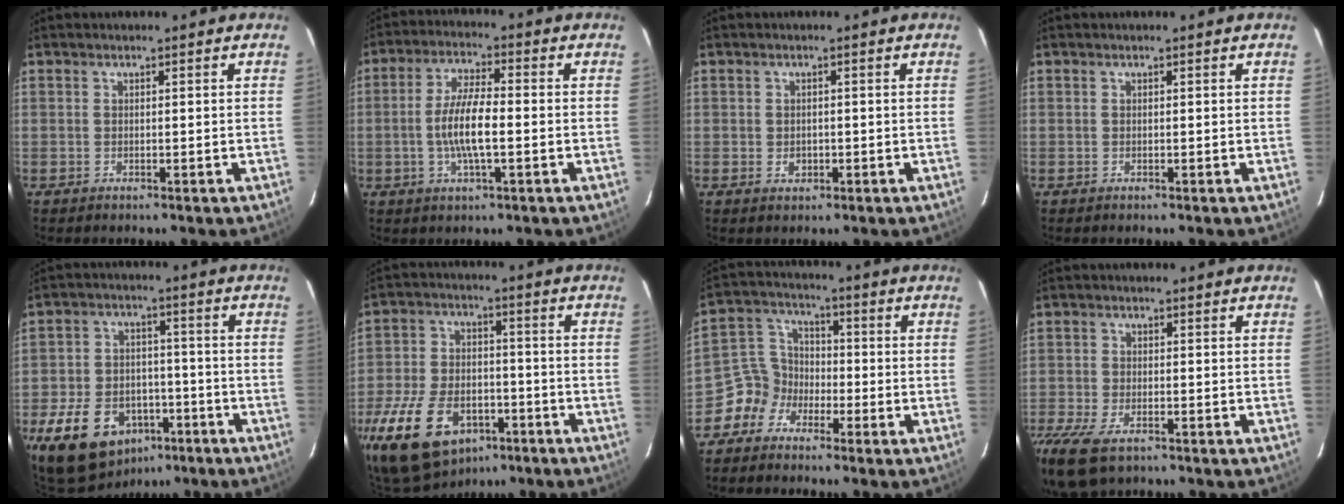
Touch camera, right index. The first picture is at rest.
{"total": 8.2, "force": [-1.5, 1.9, 7.8], "torque": [-0.153, 0.003, -0.030]}
{"total": 1.8, "force": [-0.4, 1.6, 0.7], "torque": [-0.011, 0.002, -0.003]}
{"total": 0.0}
{"total": 15.8, "force": [-8.9, 10.5, 7.7], "torque": [-0.188, 0.012, -0.125]}
{"total": 20.8, "force": [-11.6, 12.6, 11.9], "torque": [-0.277, -0.016, -0.188]}
{"total": 6.5, "force": [-4.1, 4.9, 0.8], "torque": [-0.019, 0.033, -0.096]}
{"total": 11.9, "force": [-8.1, 5.2, 7.0], "torque": [-0.180, -0.048, -0.151]}